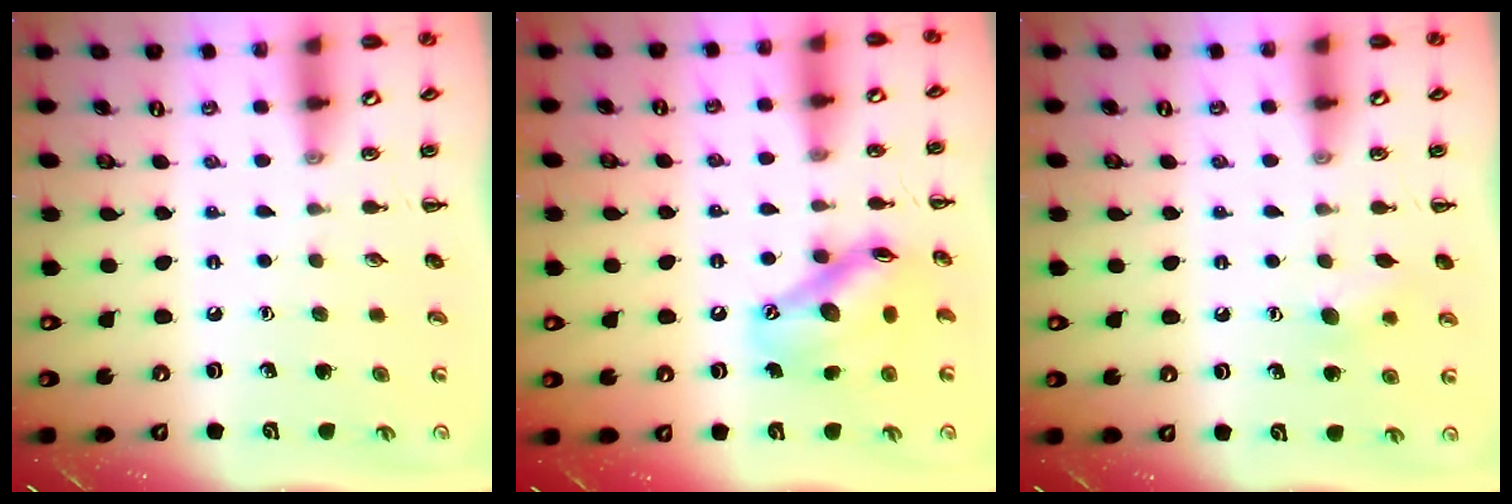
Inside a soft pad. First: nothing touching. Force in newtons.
{"total": 14.5, "press": 14.2, "slide": 2.4}
{"total": 6.8, "press": 6.6, "slide": 1.7}